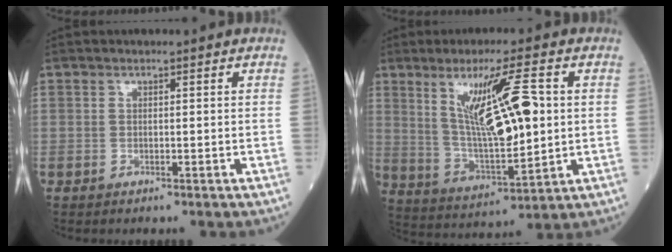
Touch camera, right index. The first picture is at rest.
{"total": 14.4, "force": [3.0, 2.4, 13.8], "torque": [-0.258, -0.001, 0.059]}